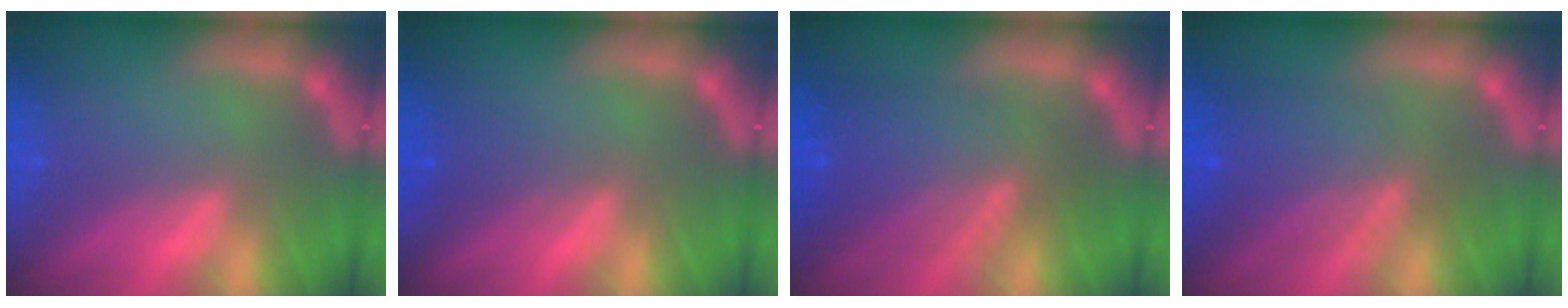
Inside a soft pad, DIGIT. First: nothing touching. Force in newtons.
{"total": 2.0}
{"total": 7.6}
{"total": 6.6}